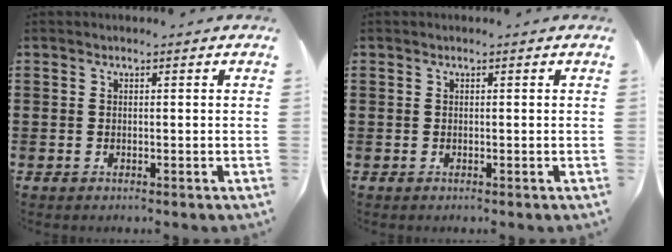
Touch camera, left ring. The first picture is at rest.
{"total": 0.0}